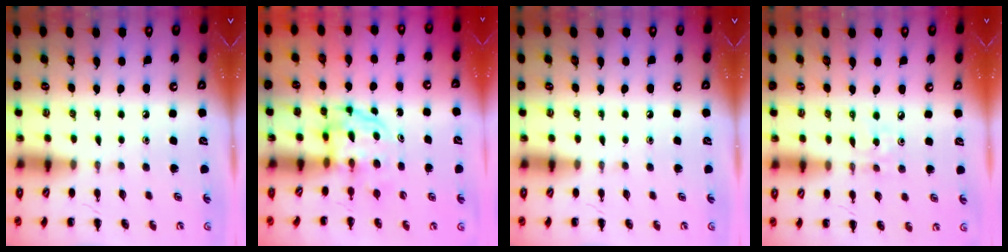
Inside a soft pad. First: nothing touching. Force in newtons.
{"total": 3.6, "press": 3.6, "slide": 0.3}
{"total": 0.0}
{"total": 2.6, "press": 2.5, "slide": 0.8}